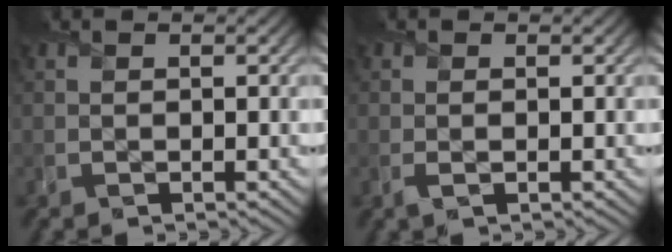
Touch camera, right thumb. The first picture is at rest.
{"total": 0.6, "force": [-0.1, 0.3, 0.6], "torque": [-0.013, -0.002, -0.002]}